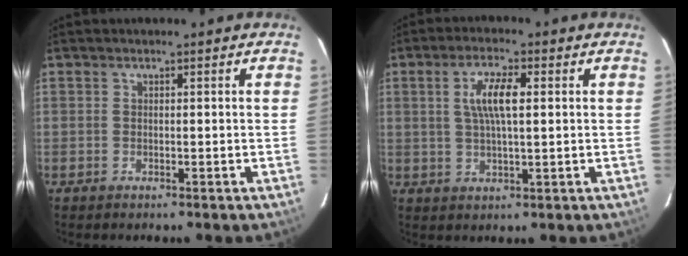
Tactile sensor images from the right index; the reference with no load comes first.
{"total": 6.5, "force": [1.5, 1.8, 6.1], "torque": [-0.117, 0.007, 0.028]}